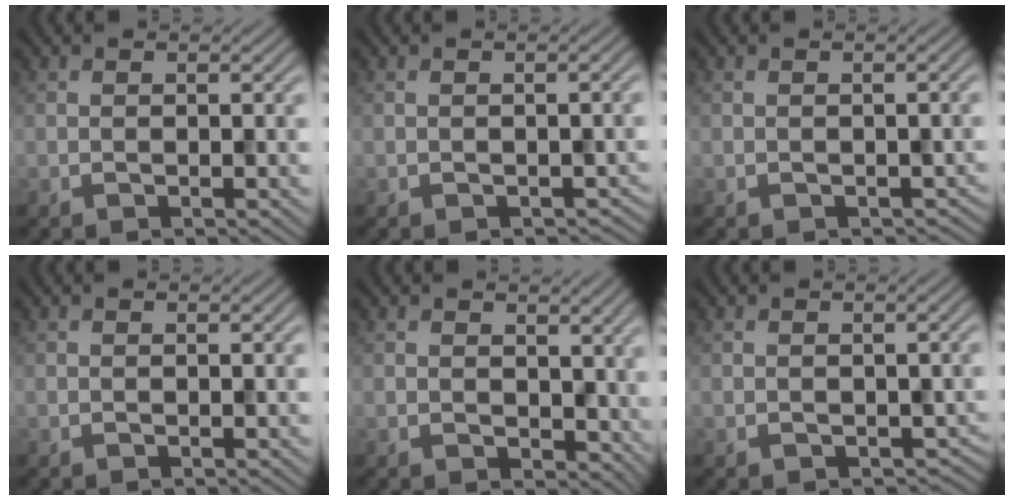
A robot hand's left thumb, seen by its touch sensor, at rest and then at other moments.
{"total": 1.2, "force": [-0.6, 0.9, 0.6], "torque": [-0.014, -0.011, -0.007]}
{"total": 1.1, "force": [-0.5, 0.8, 0.5], "torque": [-0.013, -0.011, -0.007]}
{"total": 0.0}
{"total": 4.0, "force": [1.3, 2.9, 2.5], "torque": [-0.049, -0.011, 0.026]}
{"total": 2.0, "force": [-0.5, 1.6, 1.0], "torque": [-0.023, -0.015, -0.006]}